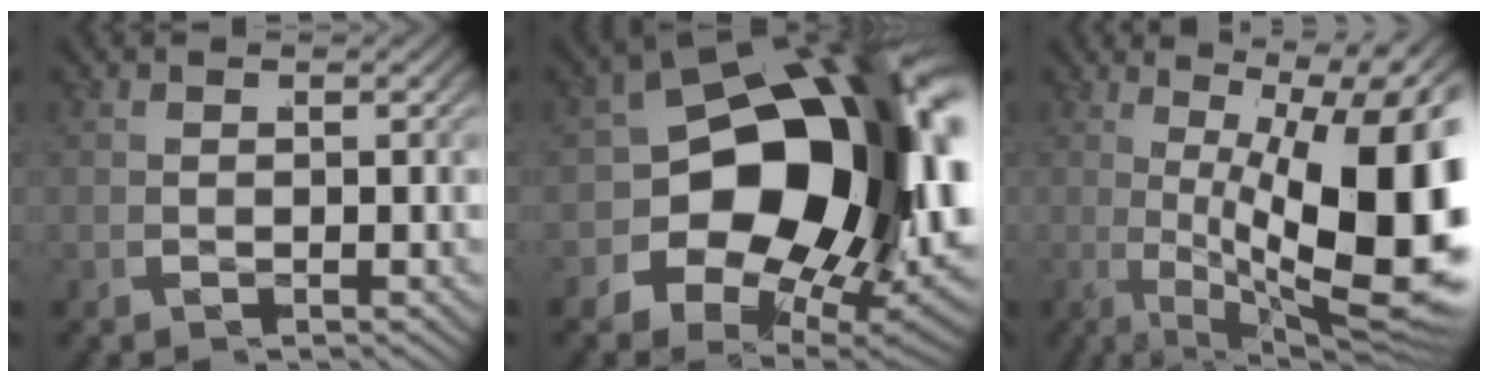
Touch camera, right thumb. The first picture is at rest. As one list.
[{"total": 22.7, "force": [0.2, 13.7, 18.1], "torque": [-0.283, -0.051, 0.025]}, {"total": 18.7, "force": [-0.9, 9.5, 16.1], "torque": [-0.229, -0.038, 0.009]}]